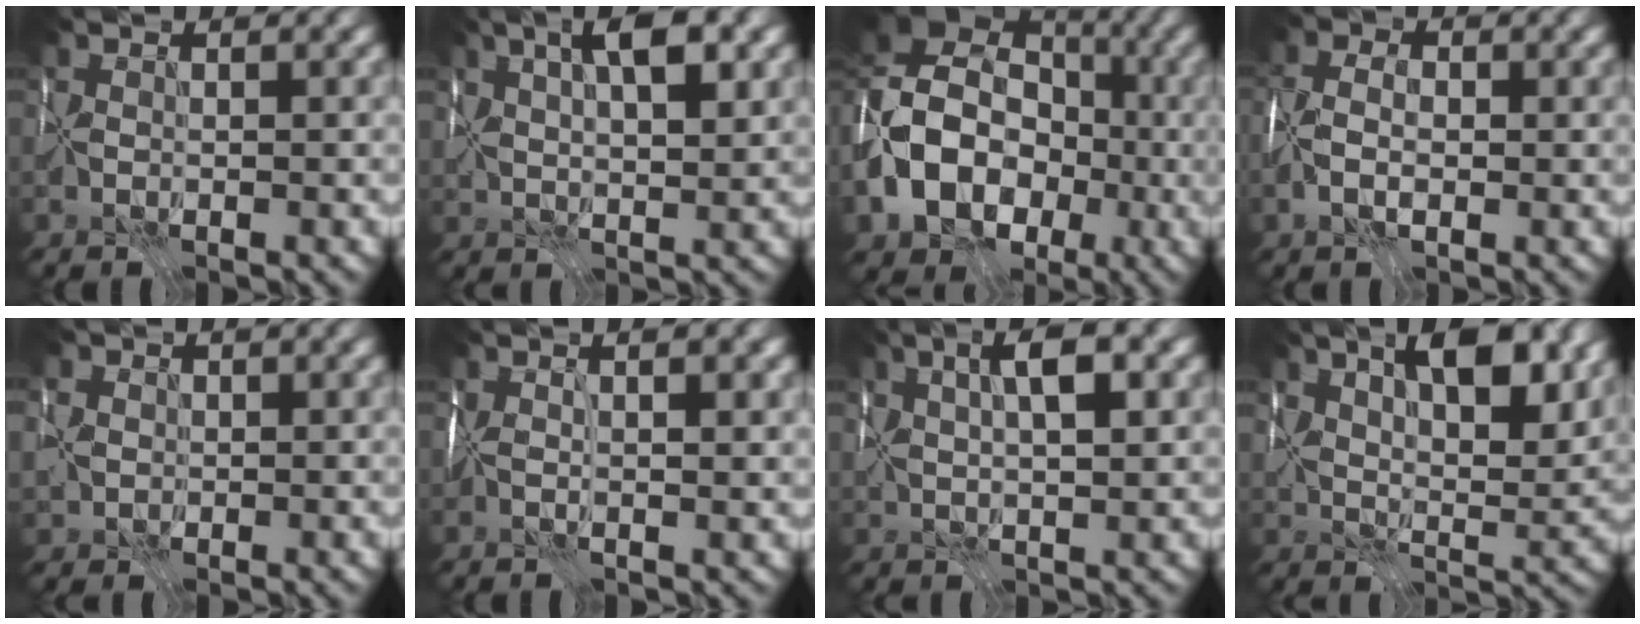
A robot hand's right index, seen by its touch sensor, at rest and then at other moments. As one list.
[{"total": 6.4, "force": [2.6, 2.4, 5.3], "torque": [-0.090, 0.011, 0.038]}, {"total": 13.4, "force": [-3.0, 10.3, 8.1], "torque": [-0.170, -0.006, -0.065]}, {"total": 4.3, "force": [-0.7, 2.8, 3.3], "torque": [-0.074, 0.004, -0.020]}, {"total": 3.5, "force": [0.6, 3.2, 1.3], "torque": [-0.042, 0.016, 0.000]}, {"total": 4.2, "force": [1.3, 1.5, 3.8], "torque": [-0.048, 0.014, 0.009]}, {"total": 4.9, "force": [1.7, 1.6, 4.3], "torque": [-0.079, 0.008, 0.027]}, {"total": 8.9, "force": [4.4, 3.8, 6.8], "torque": [-0.109, 0.006, 0.071]}]